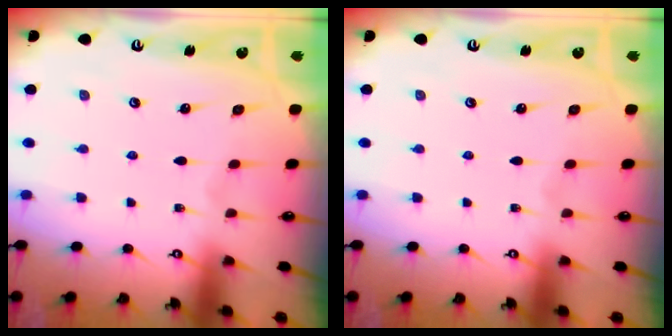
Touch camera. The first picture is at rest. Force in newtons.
{"total": 0.0}